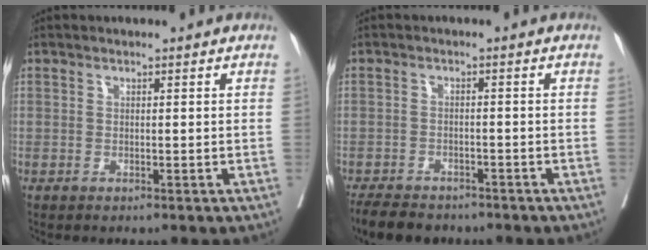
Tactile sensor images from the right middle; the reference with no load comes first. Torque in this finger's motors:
{"motor_torque": [0.08, -0.09, 0.05, 0.01]}